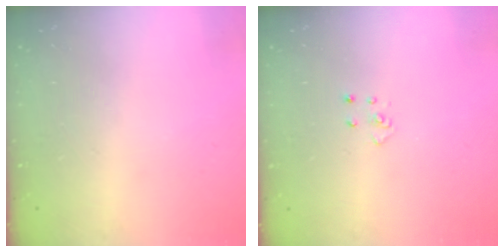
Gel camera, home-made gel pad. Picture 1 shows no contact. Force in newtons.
{"total": 3.2, "press": 3.2, "slide": 0.3}